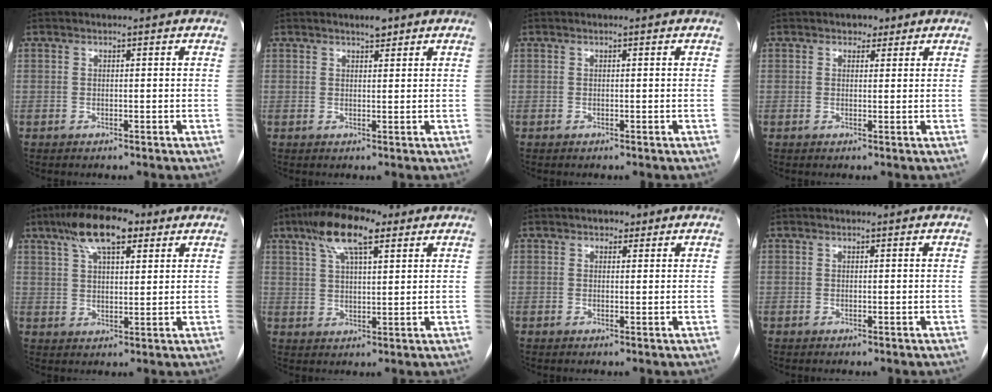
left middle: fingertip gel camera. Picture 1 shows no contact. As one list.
[{"total": 1.8, "force": [1.5, 0.5, 1.0], "torque": [-0.018, 0.001, 0.023]}, {"total": 0.0}, {"total": 1.8, "force": [1.2, 1.3, 0.5], "torque": [-0.005, 0.000, 0.014]}, {"total": 10.8, "force": [6.4, 3.7, 7.9], "torque": [-0.145, 0.026, 0.111]}, {"total": 10.5, "force": [6.0, 3.0, 8.0], "torque": [-0.152, 0.024, 0.103]}, {"total": 1.5, "force": [0.9, 1.0, 0.6], "torque": [-0.008, 0.002, 0.011]}, {"total": 0.0}]